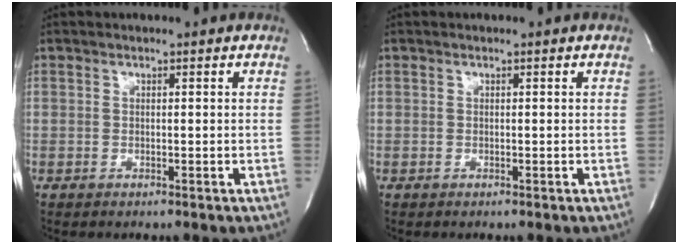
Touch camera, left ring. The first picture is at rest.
{"total": 0.0}